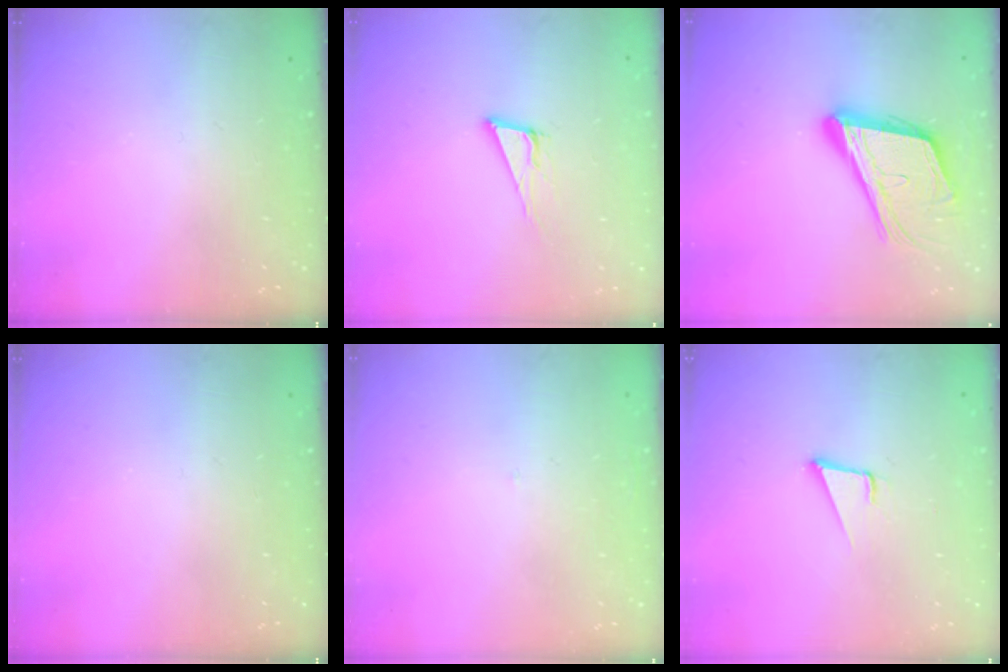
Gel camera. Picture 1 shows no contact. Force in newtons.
{"total": 9.8, "press": 9.2, "slide": 3.3}
{"total": 17.4, "press": 17.0, "slide": 3.7}
{"total": 0.0}
{"total": 1.7, "press": 1.6, "slide": 0.1}
{"total": 3.6, "press": 2.8, "slide": 2.3}